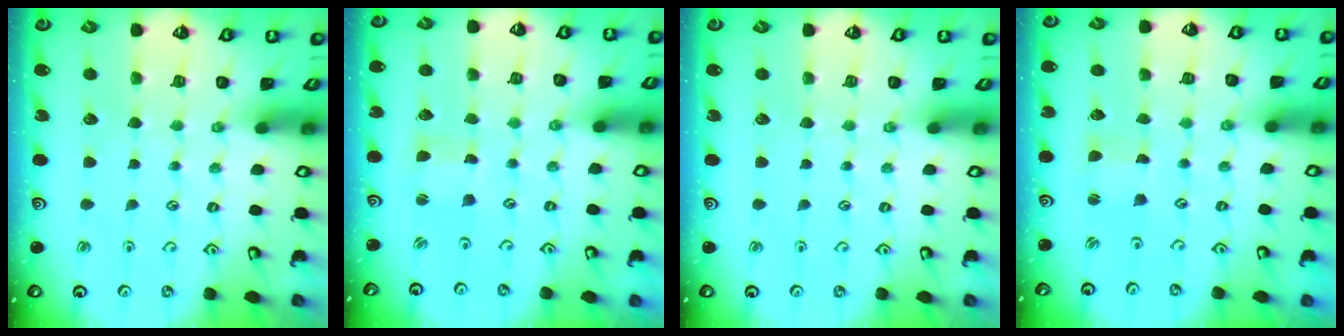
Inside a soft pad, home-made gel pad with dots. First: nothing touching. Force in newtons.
{"total": 1.1, "press": 1.0, "slide": 0.2}
{"total": 0.0}
{"total": 0.7, "press": 0.7, "slide": 0.1}